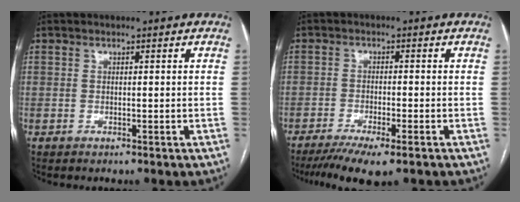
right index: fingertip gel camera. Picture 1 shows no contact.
{"total": 8.8, "force": [-6.4, 1.2, 5.9], "torque": [-0.091, -0.018, -0.100]}